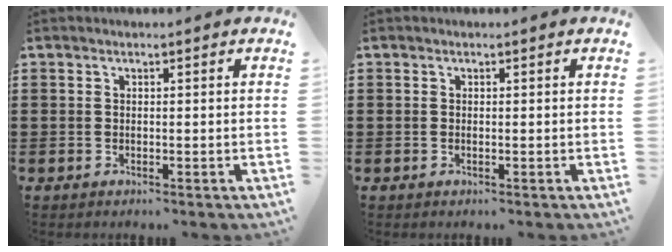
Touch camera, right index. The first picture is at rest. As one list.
[{"total": 0.0}]